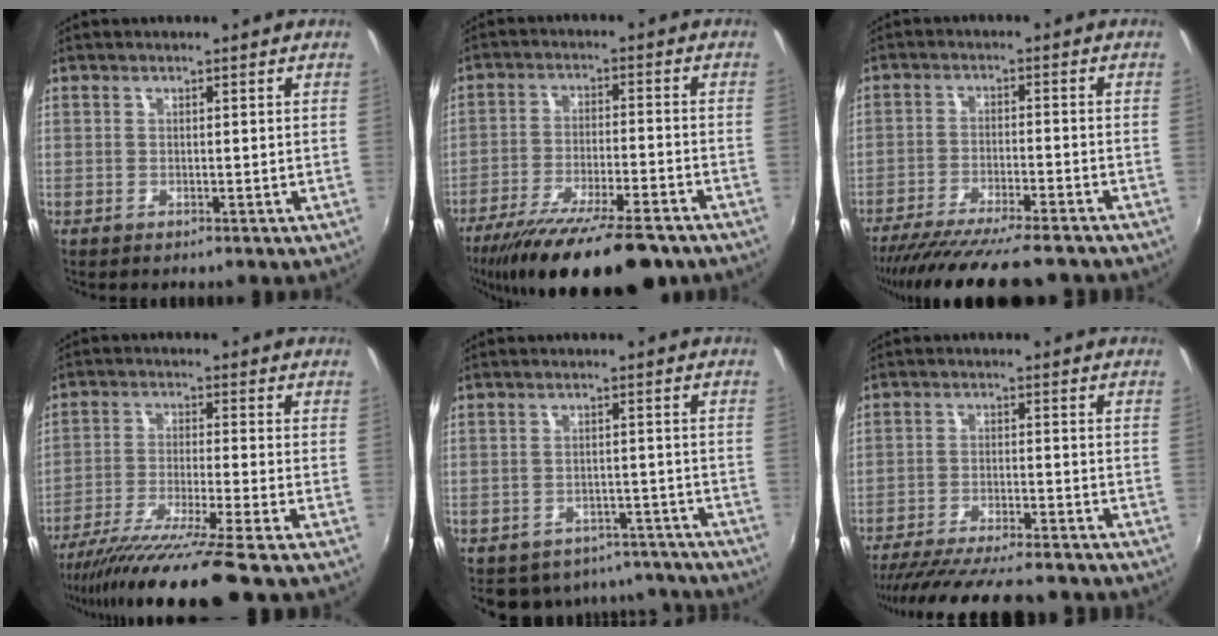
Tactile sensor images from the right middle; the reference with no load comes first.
{"total": 19.6, "force": [-15.1, 4.0, 11.8], "torque": [-0.222, -0.045, -0.236]}
{"total": 16.2, "force": [-14.1, 1.7, 7.7], "torque": [-0.150, -0.033, -0.219]}
{"total": 13.5, "force": [-11.2, -2.1, 7.3], "torque": [-0.147, -0.038, -0.191]}
{"total": 12.4, "force": [-10.6, 5.9, 2.6], "torque": [-0.057, 0.023, -0.118]}
{"total": 17.3, "force": [-15.2, 2.6, 7.8], "torque": [-0.154, -0.024, -0.231]}